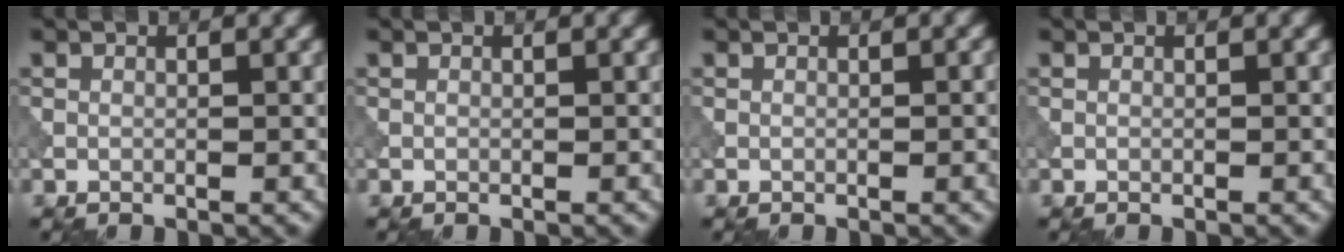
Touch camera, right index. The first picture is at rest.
{"total": 0.0}
{"total": 0.7, "force": [0.0, 0.0, 0.7], "torque": [-0.010, 0.000, 0.000]}
{"total": 0.0}